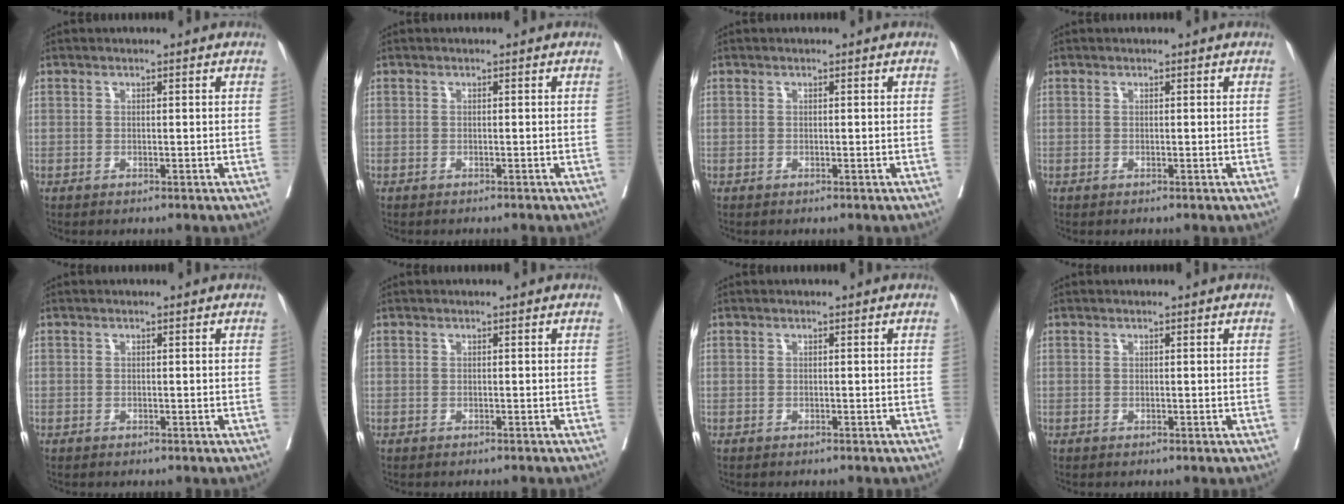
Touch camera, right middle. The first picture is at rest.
{"total": 1.4, "force": [-1.4, 0.1, 0.4], "torque": [-0.007, -0.001, -0.018]}
{"total": 0.0}
{"total": 0.0}
{"total": 0.0}
{"total": 1.7, "force": [-1.6, 0.2, 0.5], "torque": [-0.008, -0.001, -0.020]}
{"total": 0.7, "force": [-0.6, 0.1, 0.2], "torque": [-0.001, -0.001, -0.011]}
{"total": 0.0}